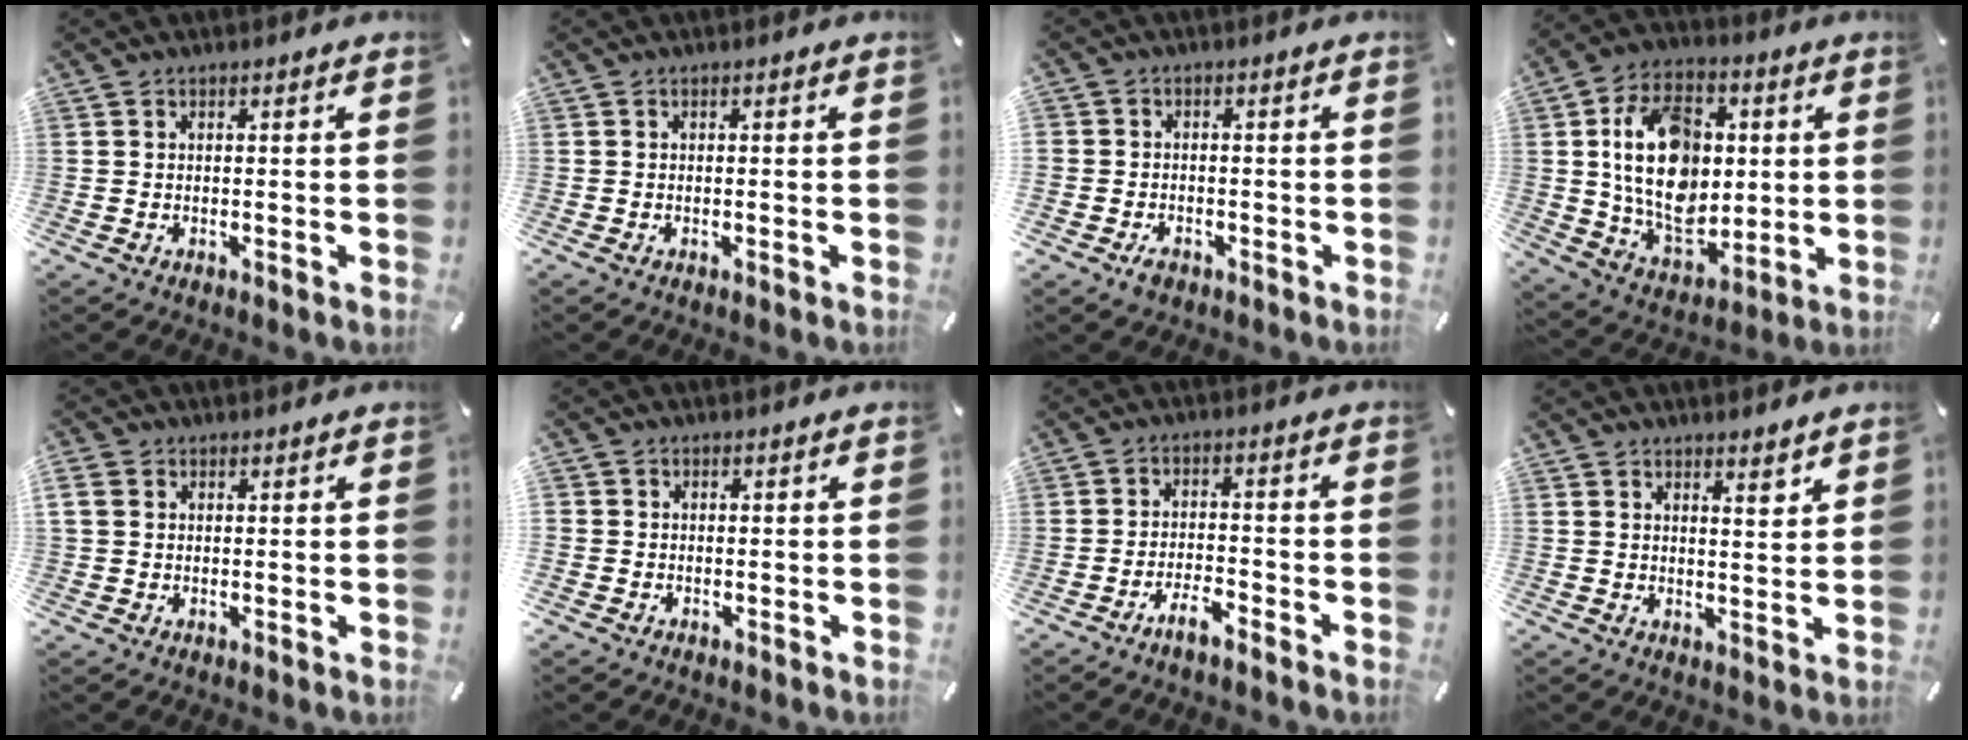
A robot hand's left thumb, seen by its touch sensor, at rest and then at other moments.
{"total": 0.0}
{"total": 4.2, "force": [-1.7, 3.8, 0.6], "torque": [0.000, 0.013, -0.031]}
{"total": 18.9, "force": [2.0, 13.9, 12.7], "torque": [-0.238, 0.004, 0.040]}
{"total": 2.6, "force": [0.9, 2.2, 1.1], "torque": [-0.024, 0.005, 0.016]}
{"total": 3.0, "force": [-0.1, 2.9, -0.5], "torque": [0.013, 0.007, -0.004]}
{"total": 4.7, "force": [-3.9, 1.2, 2.3], "torque": [-0.049, 0.016, -0.076]}
{"total": 3.4, "force": [3.0, 0.7, 1.2], "torque": [-0.005, -0.025, 0.050]}